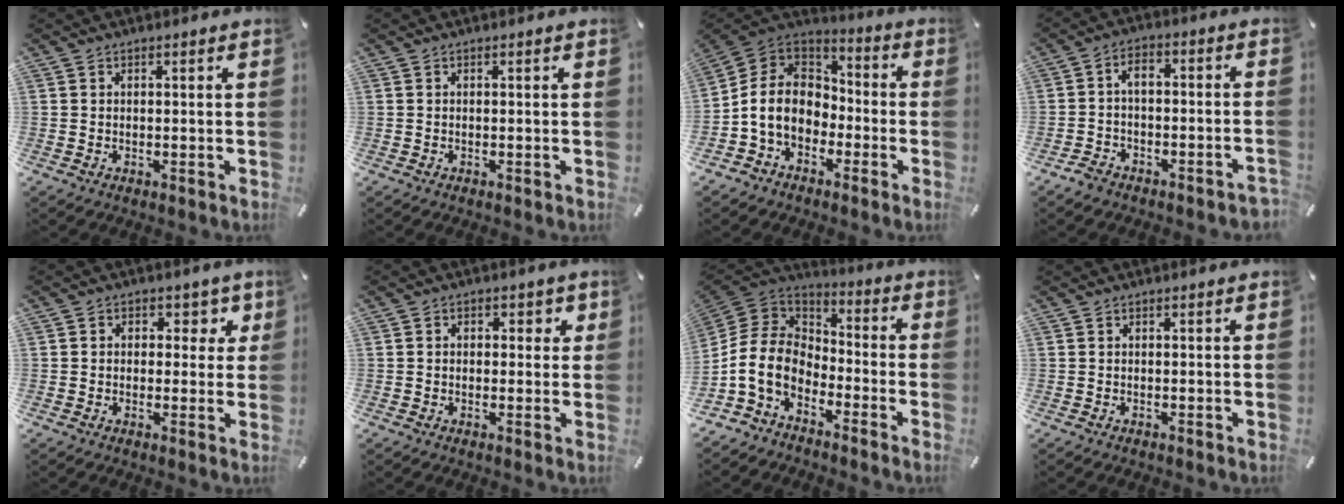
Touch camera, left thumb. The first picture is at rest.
{"total": 0.0}
{"total": 11.1, "force": [-3.5, 9.4, 4.9], "torque": [-0.131, 0.022, -0.065]}
{"total": 4.8, "force": [-2.2, 3.0, 3.0], "torque": [-0.052, 0.020, -0.043]}
{"total": 5.2, "force": [0.9, 4.3, 2.7], "torque": [-0.023, 0.002, 0.008]}
{"total": 2.8, "force": [-0.4, 2.3, 1.6], "torque": [-0.009, 0.001, -0.016]}
{"total": 11.3, "force": [-5.8, 8.1, 5.3], "torque": [-0.144, 0.015, -0.116]}
{"total": 0.0}